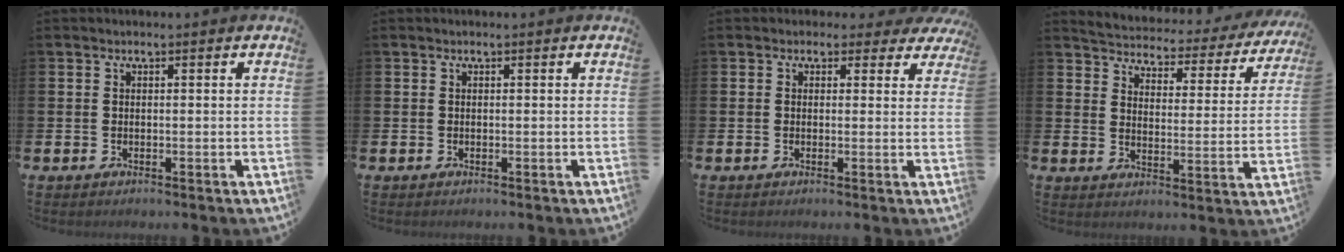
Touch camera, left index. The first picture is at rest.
{"total": 0.0}
{"total": 1.6, "force": [0.8, 1.4, 0.1], "torque": [-0.002, 0.003, 0.009]}
{"total": 3.3, "force": [3.1, 0.9, 0.3], "torque": [-0.034, -0.031, 0.046]}